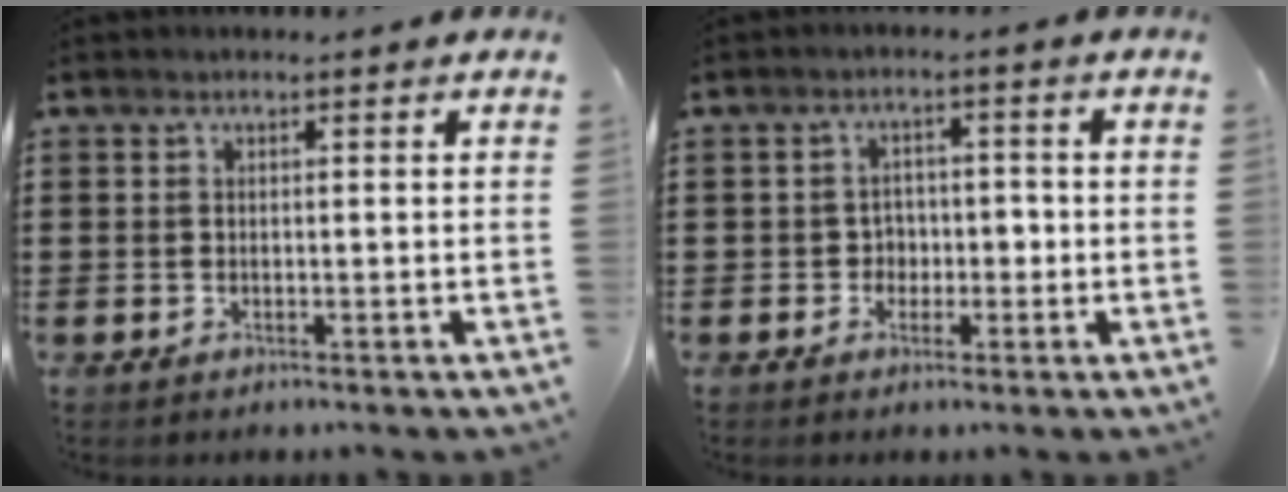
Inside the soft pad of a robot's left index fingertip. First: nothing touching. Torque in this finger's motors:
{"motor_torque": [0.05, 0.02, 0.07, 0.01]}